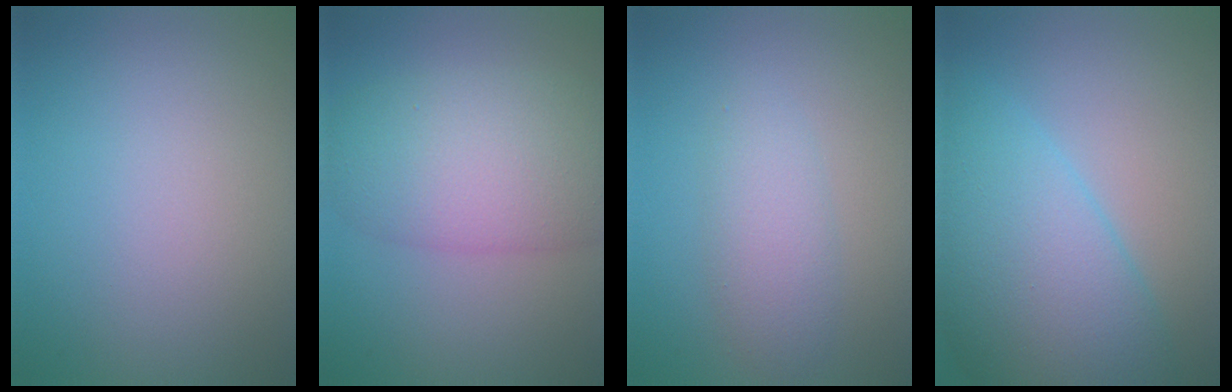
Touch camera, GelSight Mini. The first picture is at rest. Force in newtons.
{"total": 8.1, "press": 8.1, "slide": 0.4}
{"total": 2.6, "press": 2.6, "slide": 0.2}
{"total": 11.0, "press": 11.0, "slide": 0.4}